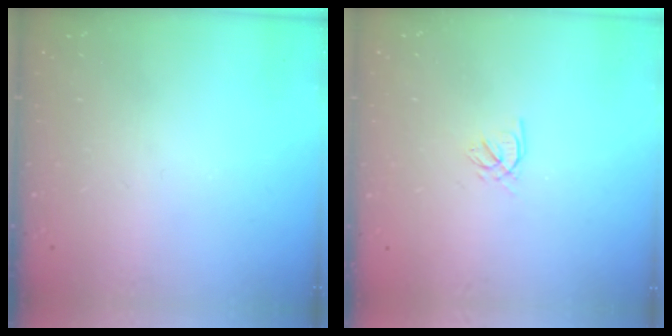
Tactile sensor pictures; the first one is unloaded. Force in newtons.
{"total": 2.1, "press": 2.0, "slide": 0.5}